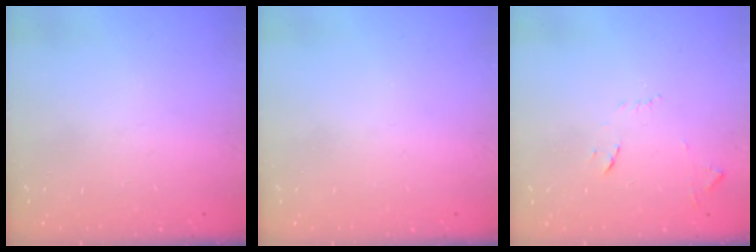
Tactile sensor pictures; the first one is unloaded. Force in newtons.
{"total": 0.0}
{"total": 7.8, "press": 7.8, "slide": 0.6}